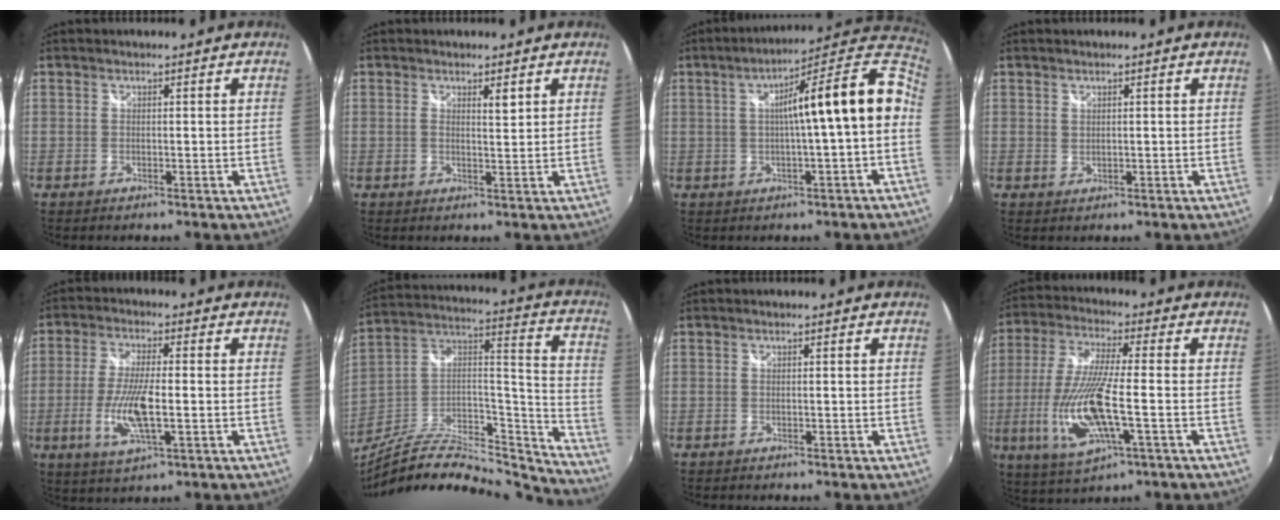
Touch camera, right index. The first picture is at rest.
{"total": 1.7, "force": [1.0, 0.3, 1.4], "torque": [-0.020, 0.000, 0.014]}
{"total": 15.5, "force": [-0.3, 1.5, 15.4], "torque": [-0.203, 0.038, -0.002]}
{"total": 0.8, "force": [0.7, 0.4, 0.0], "torque": [0.001, 0.000, 0.013]}
{"total": 9.5, "force": [-2.2, 2.4, 8.9], "torque": [-0.183, -0.011, -0.042]}
{"total": 23.0, "force": [-19.7, 6.1, 10.2], "torque": [-0.170, 0.018, -0.330]}
{"total": 0.9, "force": [-0.8, 0.2, 0.1], "torque": [-0.006, -0.005, -0.017]}
{"total": 15.1, "force": [-4.1, 3.5, 14.1], "torque": [-0.300, -0.021, -0.073]}